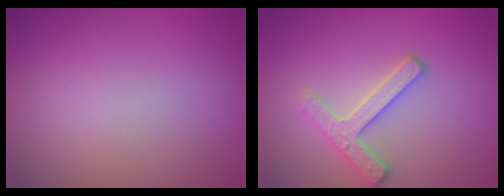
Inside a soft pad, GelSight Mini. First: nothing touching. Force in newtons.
{"total": 2.8, "press": 2.7, "slide": 0.9}